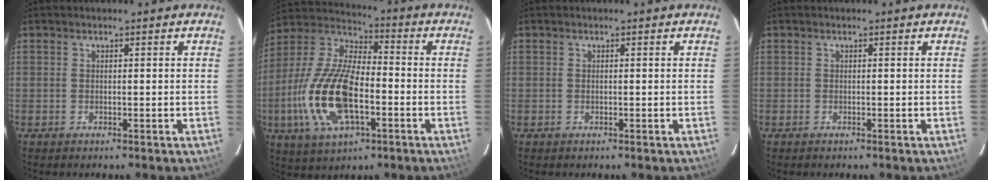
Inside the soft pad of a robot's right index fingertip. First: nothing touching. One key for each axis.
{"total": 19.1, "fx": -5.2, "fy": 8.4, "fz": 16.3, "tx": -0.352, "ty": -0.007, "tz": -0.098}
{"total": 0.0}
{"total": 0.0}